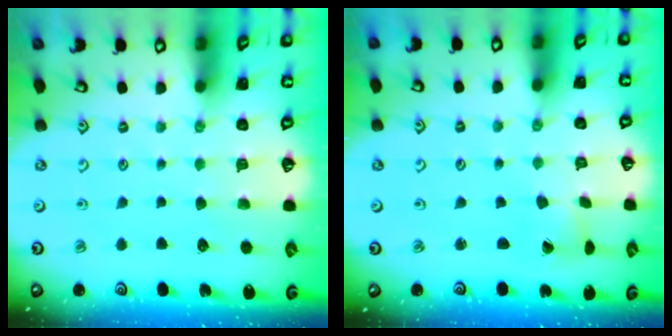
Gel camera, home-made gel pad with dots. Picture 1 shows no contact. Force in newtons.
{"total": 1.7, "press": 1.7, "slide": 0.2}